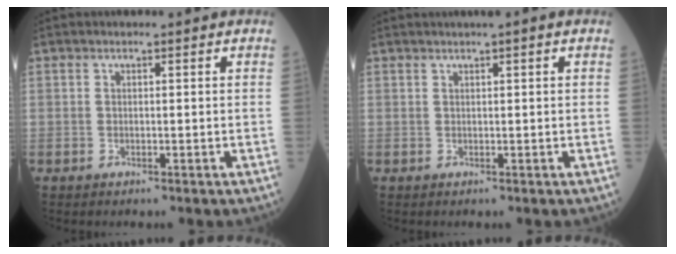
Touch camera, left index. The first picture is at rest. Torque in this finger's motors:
{"motor_torque": [0.13, -0.22, 0.03, 0.01]}